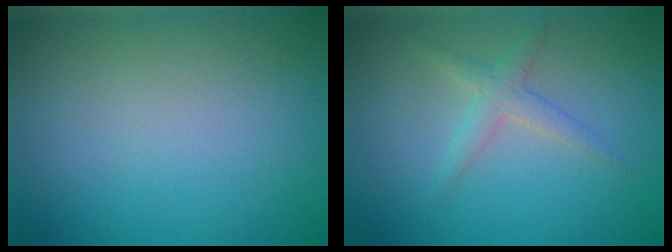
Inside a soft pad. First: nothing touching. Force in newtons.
{"total": 1.9, "press": 1.9, "slide": 0.1}